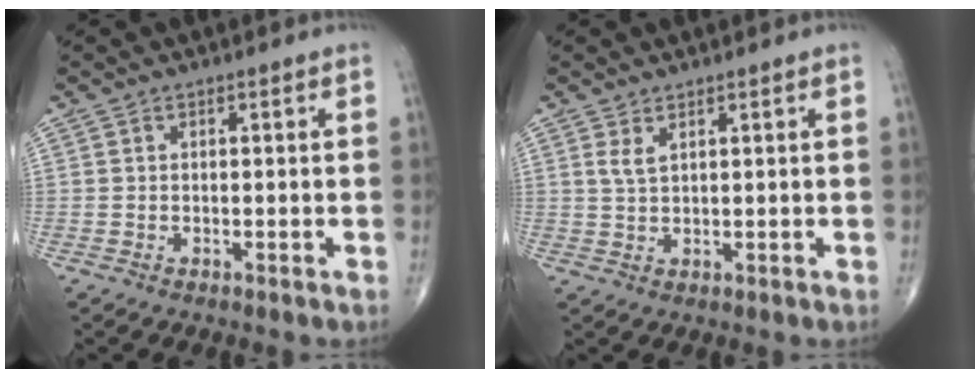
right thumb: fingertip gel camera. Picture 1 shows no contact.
{"total": 2.2, "force": [1.3, 0.7, 1.7], "torque": [-0.038, -0.004, 0.032]}